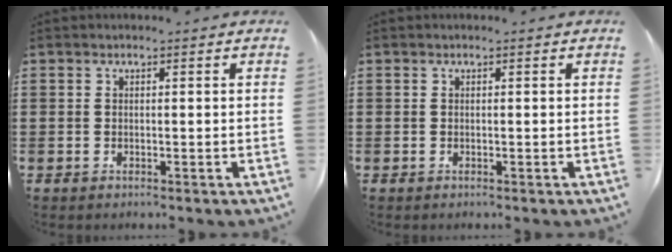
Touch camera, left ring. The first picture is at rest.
{"total": 0.0}